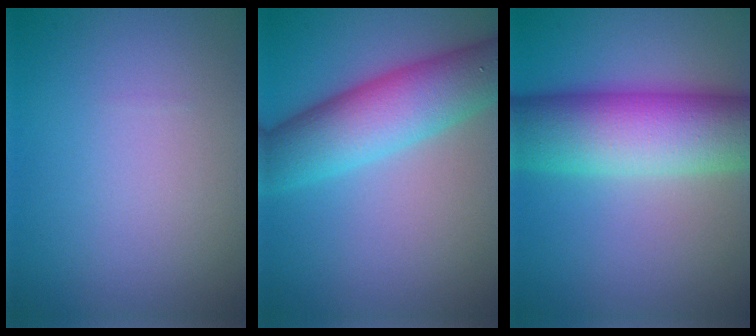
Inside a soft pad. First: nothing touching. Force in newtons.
{"total": 6.8, "press": 6.8, "slide": 0.1}
{"total": 11.6, "press": 11.6, "slide": 0.5}